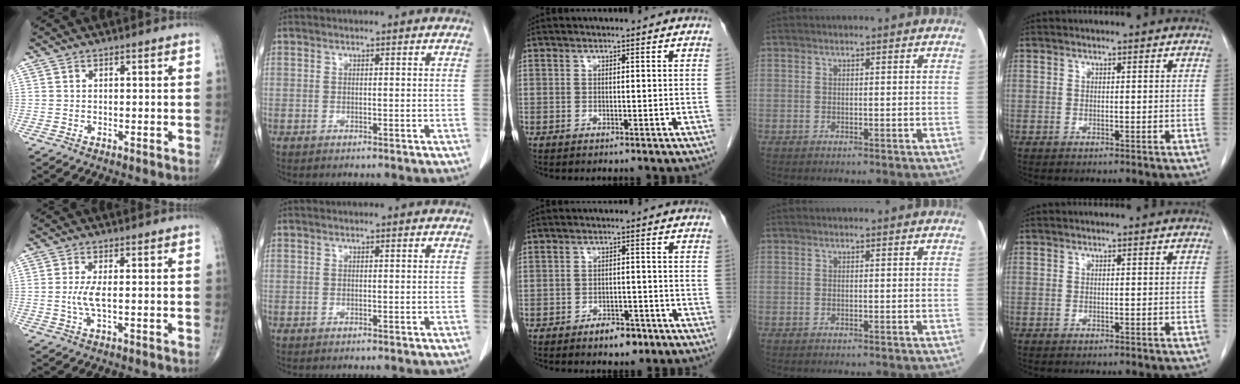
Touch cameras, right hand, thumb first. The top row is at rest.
{"thumb": {"total": 3.1, "force": [-0.1, 0.5, 3.0], "torque": [-0.081, -0.005, -0.004]}, "middle": {"total": 4.0, "force": [-2.7, 2.0, 2.2], "torque": [-0.029, 0.003, -0.034]}}